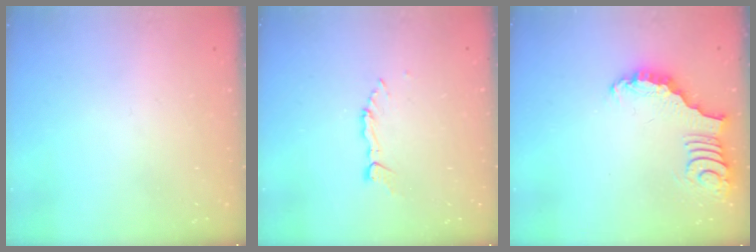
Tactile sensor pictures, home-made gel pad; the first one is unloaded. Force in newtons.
{"total": 4.9, "press": 4.9, "slide": 0.2}
{"total": 3.3, "press": 3.3, "slide": 0.4}